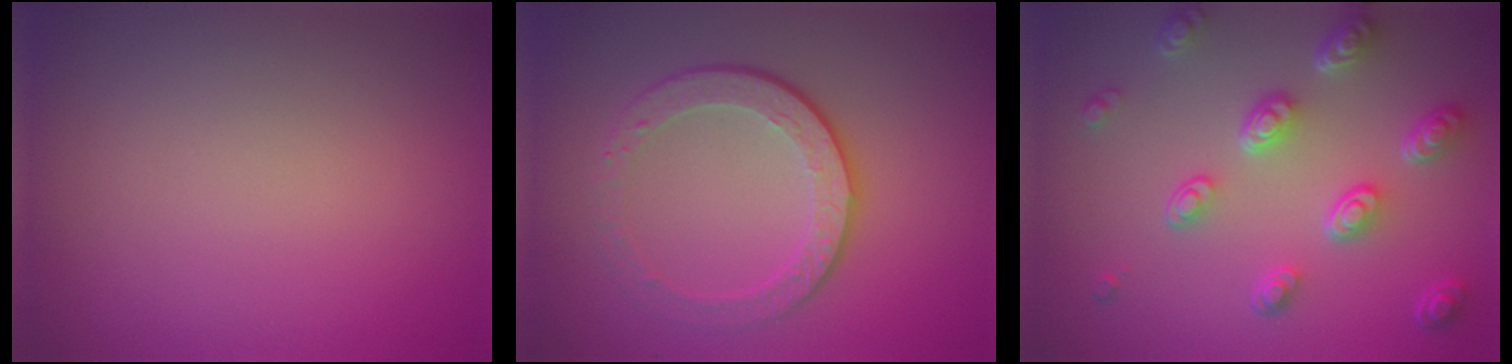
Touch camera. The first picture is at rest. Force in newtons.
{"total": 4.5, "press": 3.1, "slide": 3.2}
{"total": 5.1, "press": 3.8, "slide": 3.5}